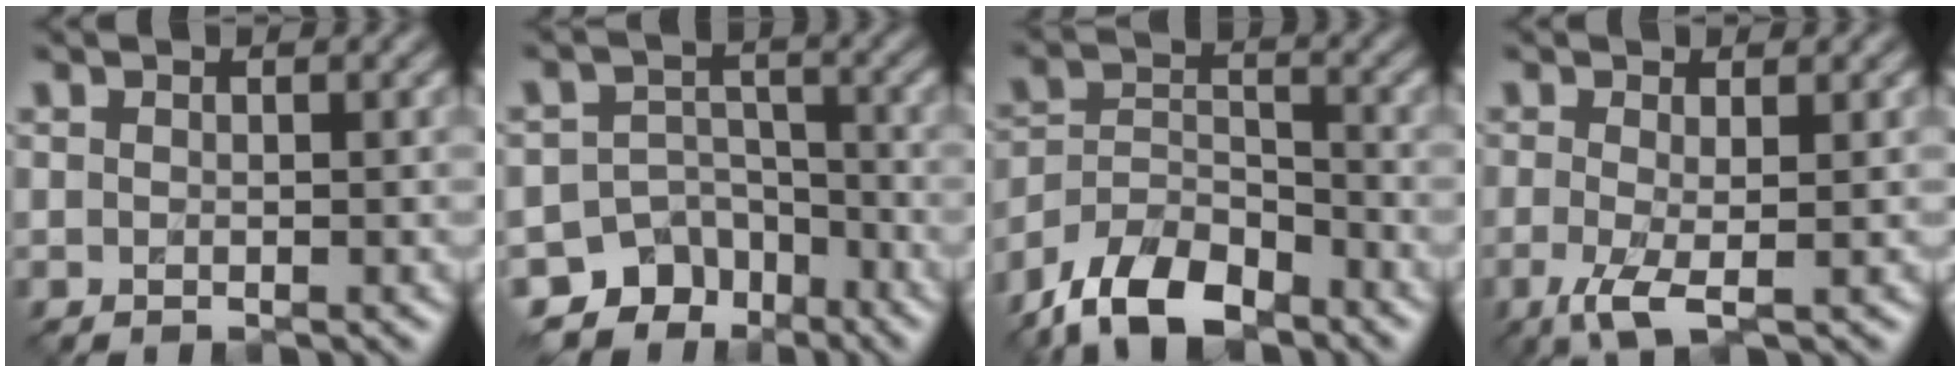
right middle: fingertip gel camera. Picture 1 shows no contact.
{"total": 8.5, "force": [-6.1, 5.7, 1.2], "torque": [-0.006, 0.004, -0.091]}
{"total": 8.6, "force": [-6.7, 3.8, 3.9], "torque": [-0.068, 0.004, -0.131]}
{"total": 2.9, "force": [-0.9, 0.7, 2.6], "torque": [-0.060, -0.004, -0.021]}